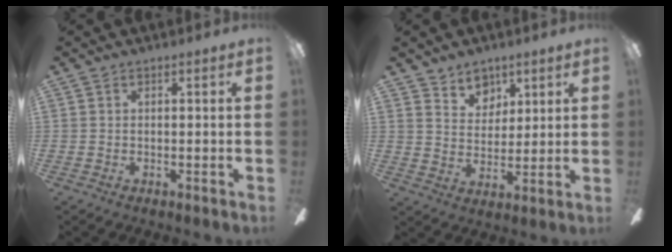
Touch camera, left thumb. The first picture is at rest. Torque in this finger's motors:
{"motor_torque": [0.14, -0.01, 0.09, -0.38, 0.00]}